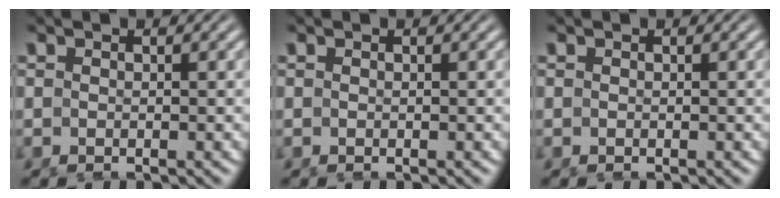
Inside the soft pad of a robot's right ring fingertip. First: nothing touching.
{"total": 0.0}
{"total": 0.0}